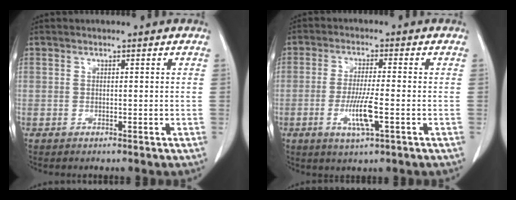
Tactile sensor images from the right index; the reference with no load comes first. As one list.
[{"total": 6.4, "force": [-1.9, 0.3, 6.1], "torque": [-0.120, -0.013, -0.035]}]